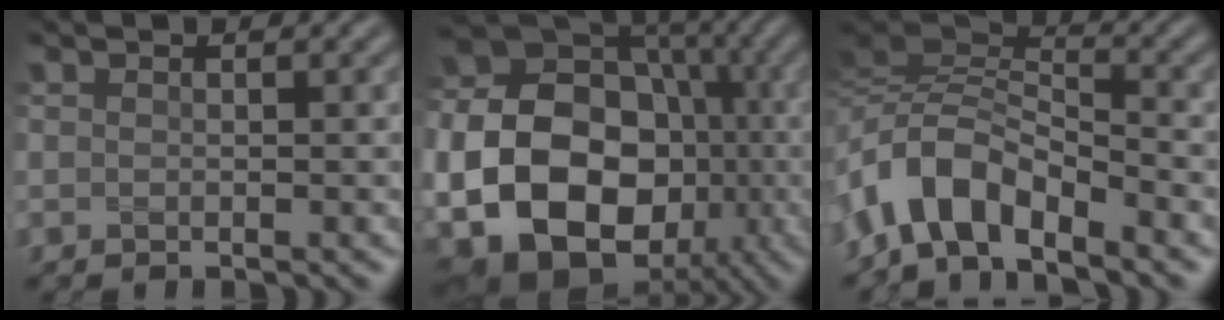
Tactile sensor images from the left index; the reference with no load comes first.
{"total": 21.4, "force": [-4.1, 17.5, 11.7], "torque": [-0.219, -0.014, -0.100]}
{"total": 5.6, "force": [-3.5, 2.3, 3.8], "torque": [-0.064, 0.007, -0.079]}